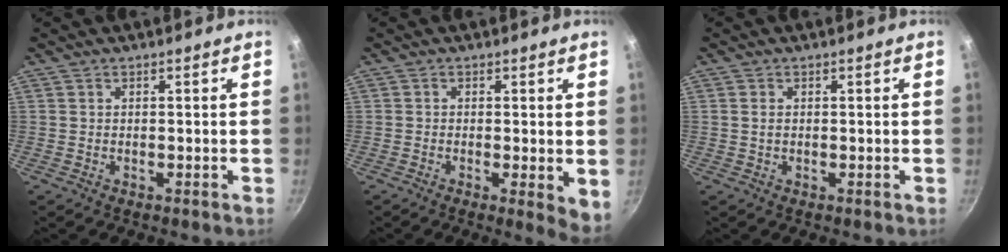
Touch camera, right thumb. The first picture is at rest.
{"total": 4.8, "force": [-0.5, 1.6, 4.5], "torque": [-0.057, -0.012, -0.007]}
{"total": 1.0, "force": [0.2, 0.7, 0.7], "torque": [-0.013, 0.002, 0.002]}